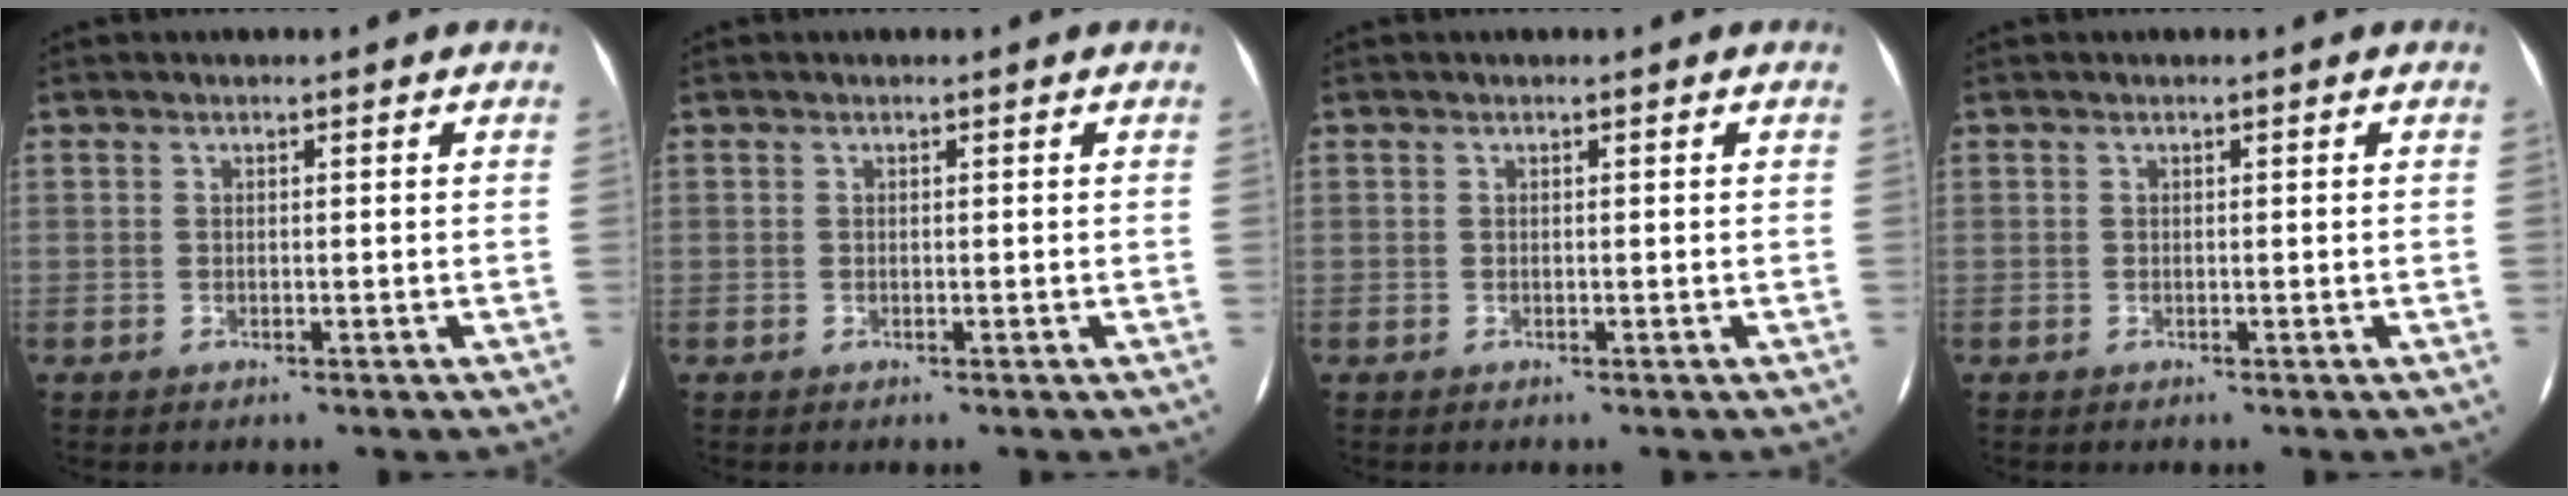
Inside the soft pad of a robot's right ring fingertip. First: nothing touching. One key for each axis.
{"total": 0.0}
{"total": 0.0}
{"total": 0.0}